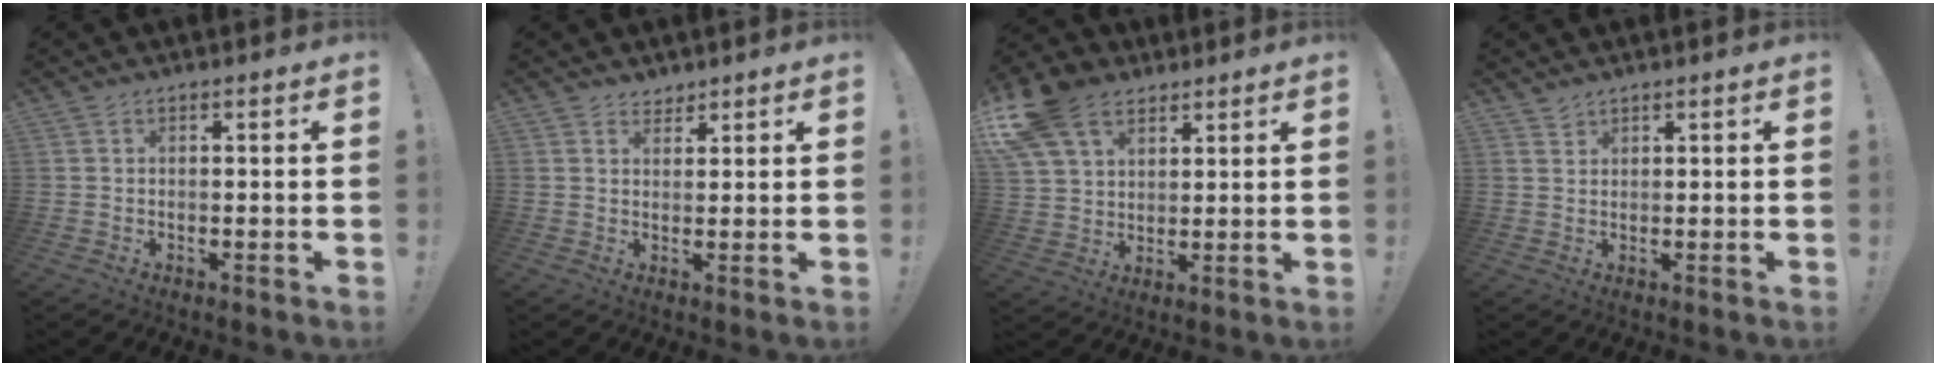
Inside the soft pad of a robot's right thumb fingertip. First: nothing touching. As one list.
[{"total": 2.7, "force": [2.3, 1.4, 0.1], "torque": [0.013, -0.018, 0.041]}, {"total": 15.8, "force": [8.5, 10.8, 7.8], "torque": [-0.160, -0.043, 0.162]}, {"total": 1.8, "force": [1.7, 0.6, 0.2], "torque": [0.010, -0.016, 0.029]}]